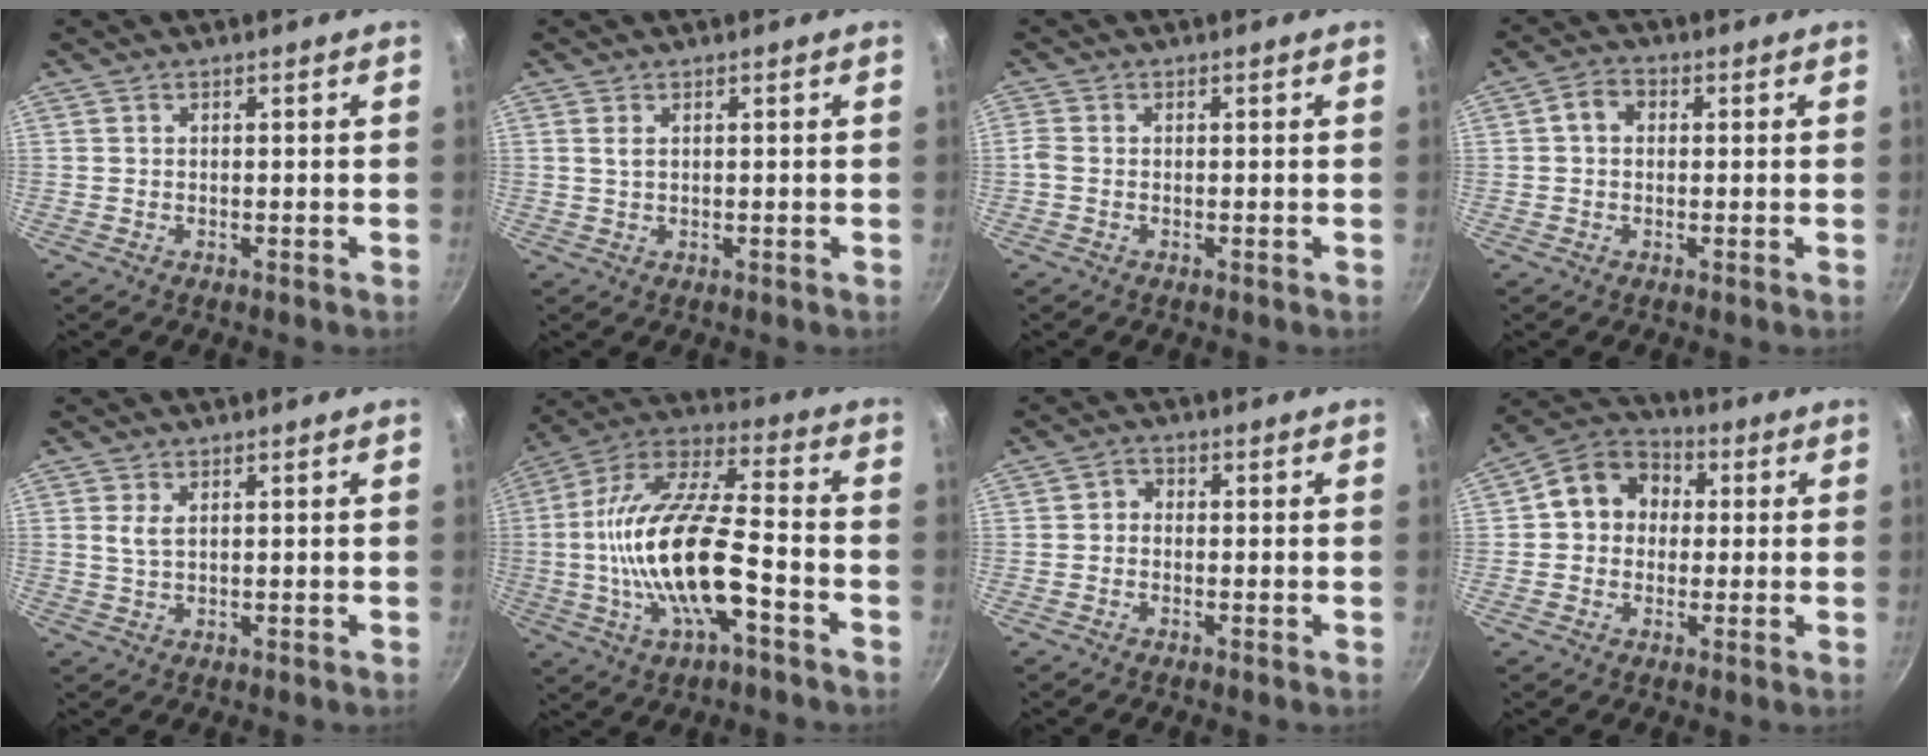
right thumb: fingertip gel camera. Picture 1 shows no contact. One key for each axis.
{"total": 1.5, "fx": 0.5, "fy": 0.9, "fz": 1.1, "tx": -0.021, "ty": 0.001, "tz": 0.011}
{"total": 1.6, "fx": -0.3, "fy": 1.2, "fz": 1.0, "tx": -0.023, "ty": 0.004, "tz": -0.009}
{"total": 4.1, "fx": 0.6, "fy": 3.2, "fz": 2.4, "tx": -0.032, "ty": 0.010, "tz": 0.000}
{"total": 2.2, "fx": 0.8, "fy": 1.1, "fz": 1.7, "tx": -0.034, "ty": -0.004, "tz": 0.016}
{"total": 20.9, "fx": -5.1, "fy": 7.7, "fz": 18.7, "tx": -0.352, "ty": 0.034, "tz": -0.108}
{"total": 1.9, "fx": -0.6, "fy": 1.6, "fz": 0.9, "tx": -0.010, "ty": 0.012, "tz": -0.017}
{"total": 10.3, "fx": 1.1, "fy": 8.7, "fz": 5.3, "tx": -0.049, "ty": 0.026, "tz": -0.004}